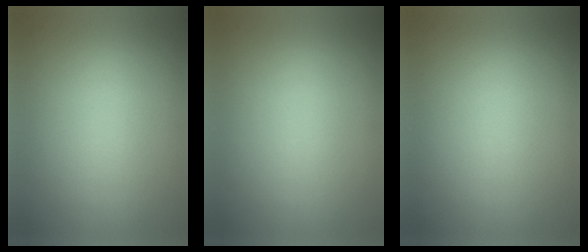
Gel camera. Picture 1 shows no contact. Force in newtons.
{"total": 0.0}
{"total": 1.2}